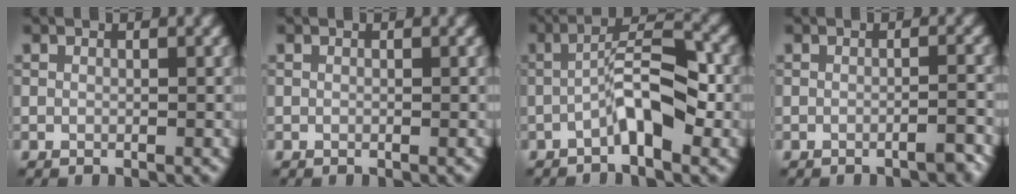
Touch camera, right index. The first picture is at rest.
{"total": 0.0}
{"total": 5.2, "force": [-1.8, 1.4, 4.7], "torque": [-0.082, 0.016, -0.036]}
{"total": 2.2, "force": [-1.6, 0.5, 1.5], "torque": [-0.010, 0.008, -0.029]}